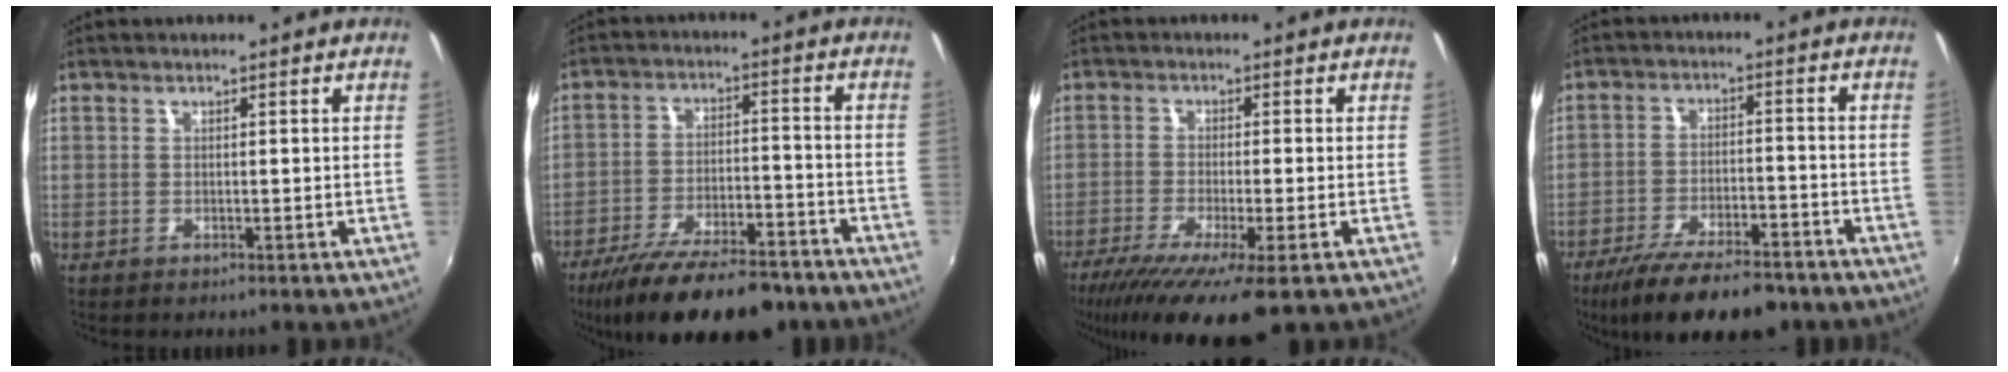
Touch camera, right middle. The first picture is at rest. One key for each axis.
{"total": 19.3, "fx": -15.3, "fy": 5.6, "fz": 10.4, "tx": -0.198, "ty": -0.030, "tz": -0.229}
{"total": 12.6, "fx": -8.2, "fy": 1.3, "fz": 9.4, "tx": -0.189, "ty": -0.050, "tz": -0.137}
{"total": 15.4, "fx": -12.0, "fy": 4.6, "fz": 8.5, "tx": -0.171, "ty": -0.028, "tz": -0.187}